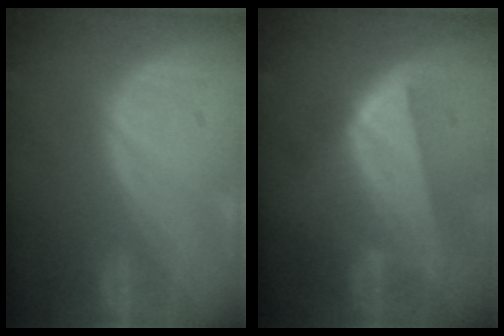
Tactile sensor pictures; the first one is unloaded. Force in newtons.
{"total": 8.2, "press": 7.3, "slide": 3.9}